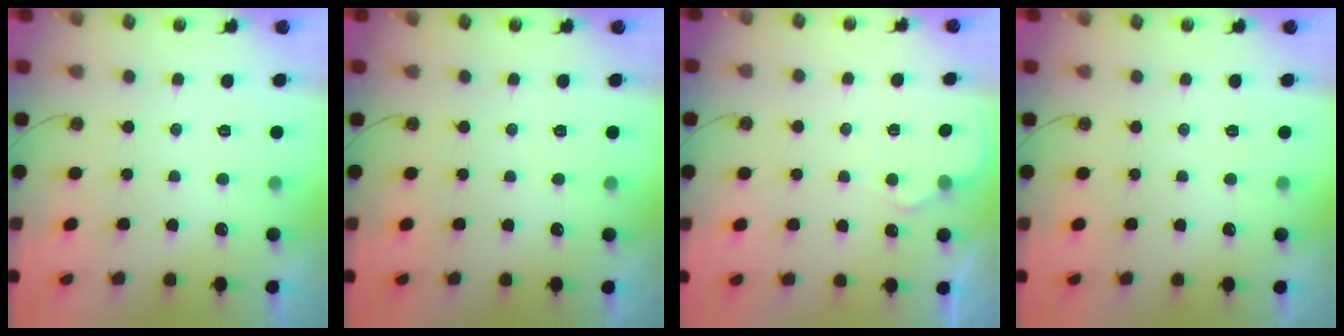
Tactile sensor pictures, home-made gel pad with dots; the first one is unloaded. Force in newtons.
{"total": 0.0}
{"total": 3.8, "press": 3.8, "slide": 0.4}
{"total": 0.0}